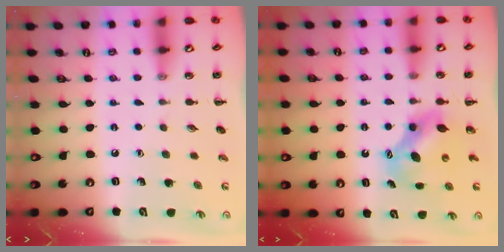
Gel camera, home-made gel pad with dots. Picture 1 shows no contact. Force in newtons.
{"total": 6.6, "press": 6.5, "slide": 0.9}